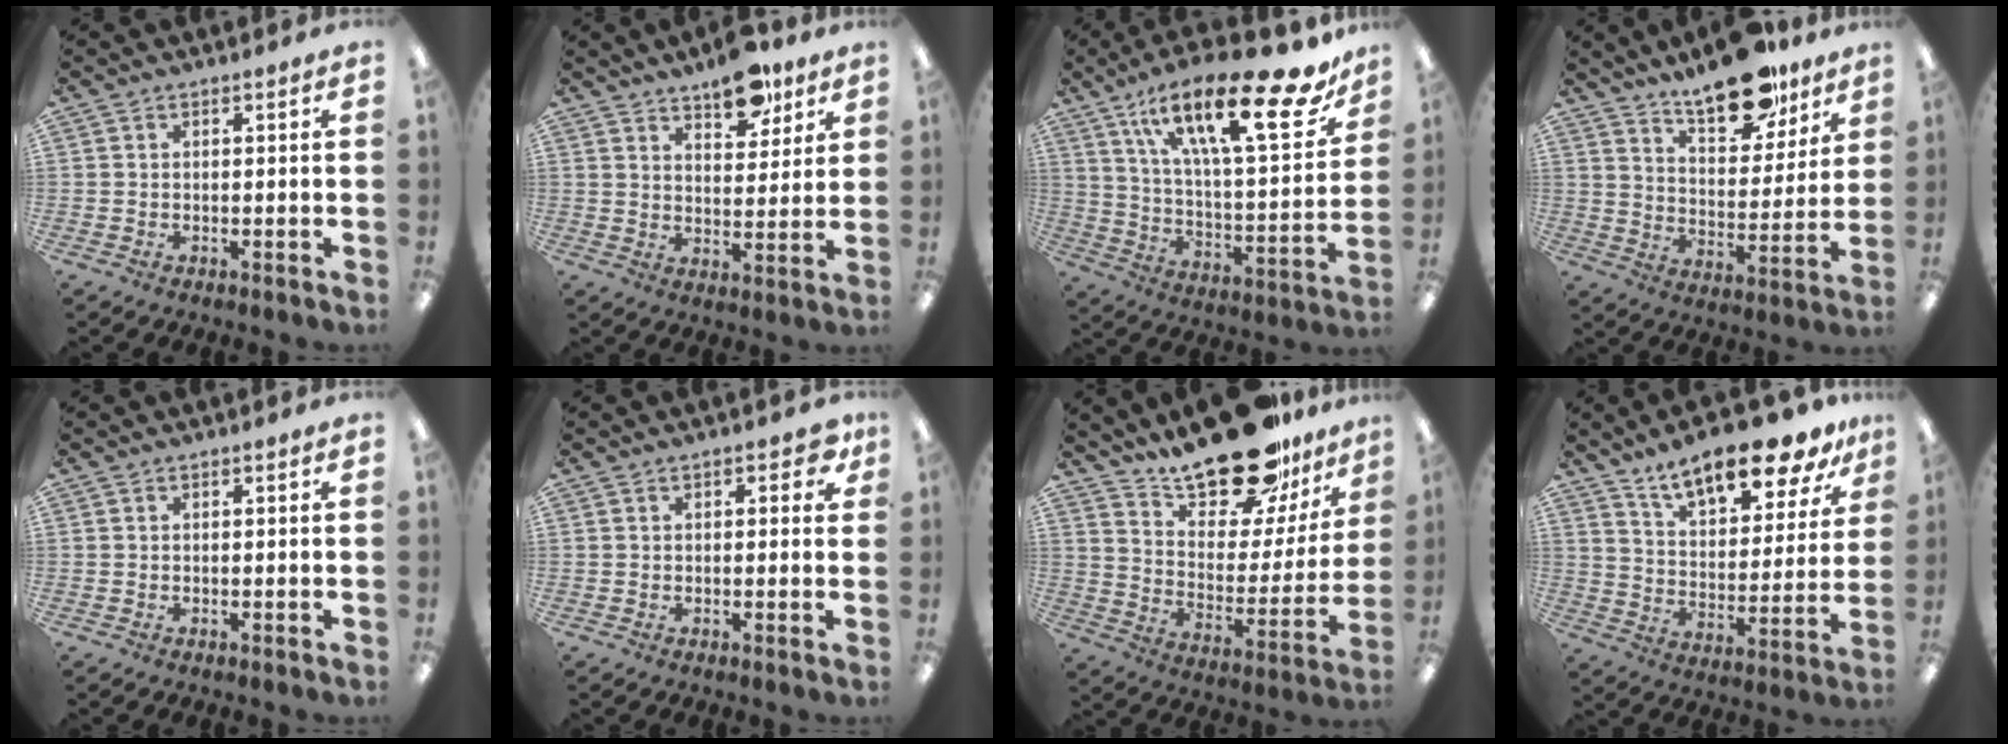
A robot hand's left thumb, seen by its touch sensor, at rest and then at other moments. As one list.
[{"total": 9.9, "force": [7.6, 4.5, 4.6], "torque": [-0.046, -0.043, 0.129]}, {"total": 27.4, "force": [16.2, 8.7, 20.4], "torque": [-0.321, -0.080, 0.263]}, {"total": 16.5, "force": [13.1, 6.5, 7.7], "torque": [-0.104, -0.084, 0.225]}, {"total": 0.0}, {"total": 3.8, "force": [1.4, 2.1, 2.9], "torque": [-0.034, 0.000, 0.019]}, {"total": 23.7, "force": [19.0, 8.6, 11.4], "torque": [-0.173, -0.122, 0.323]}, {"total": 16.2, "force": [13.1, 4.9, 8.2], "torque": [-0.135, -0.082, 0.225]}]